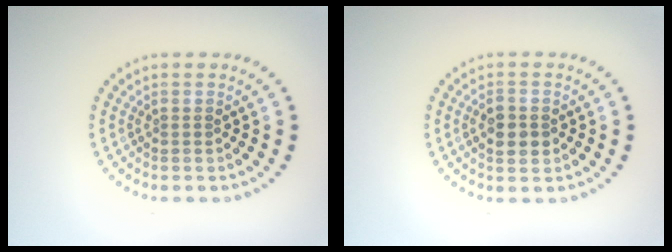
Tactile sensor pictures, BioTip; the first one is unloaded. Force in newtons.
{"total": 2.9, "press": 2.9, "slide": 0.1}